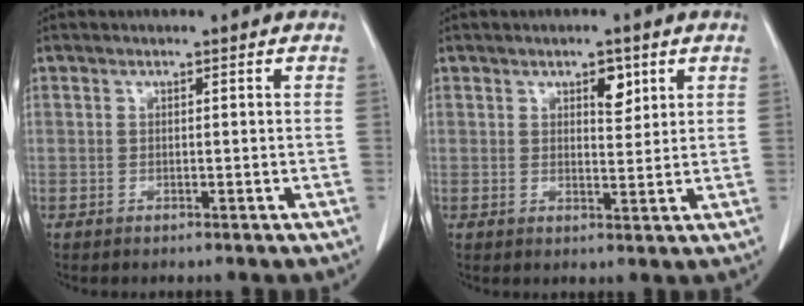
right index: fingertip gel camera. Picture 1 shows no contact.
{"total": 3.2, "force": [1.7, 1.4, 2.3], "torque": [-0.031, -0.003, 0.027]}